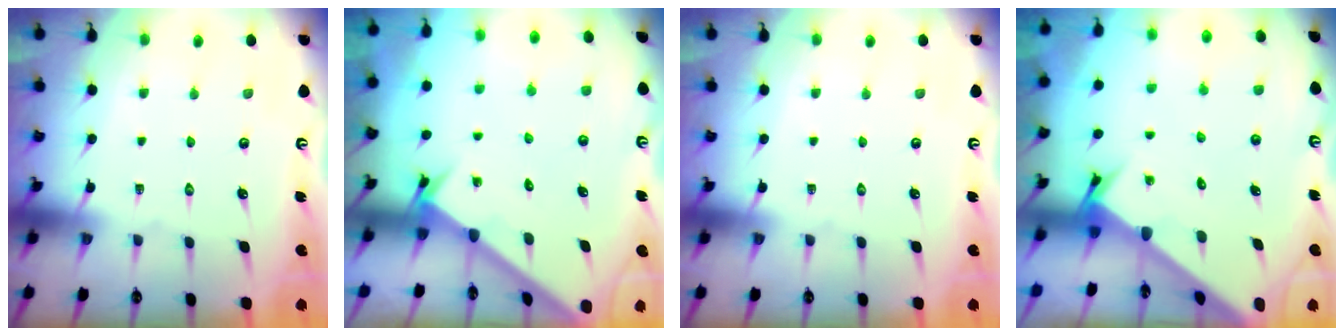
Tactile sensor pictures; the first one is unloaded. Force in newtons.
{"total": 2.1, "press": 2.1, "slide": 0.3}
{"total": 0.0}
{"total": 2.6, "press": 2.6, "slide": 0.3}